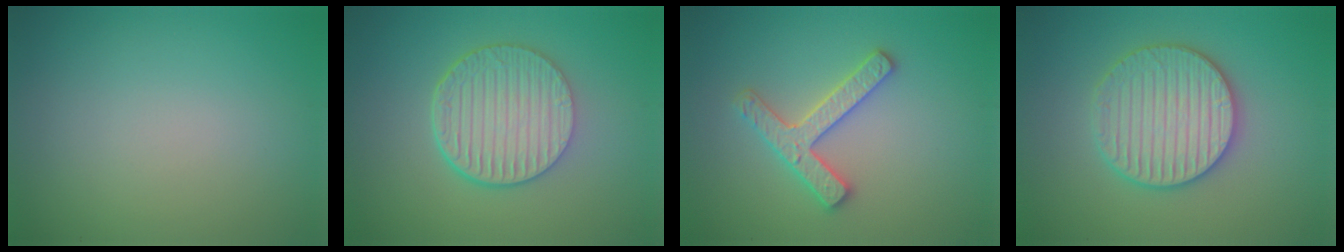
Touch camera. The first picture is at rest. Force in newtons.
{"total": 6.4, "press": 4.5, "slide": 4.6}
{"total": 2.8, "press": 2.8, "slide": 0.6}
{"total": 5.8, "press": 5.7, "slide": 1.2}